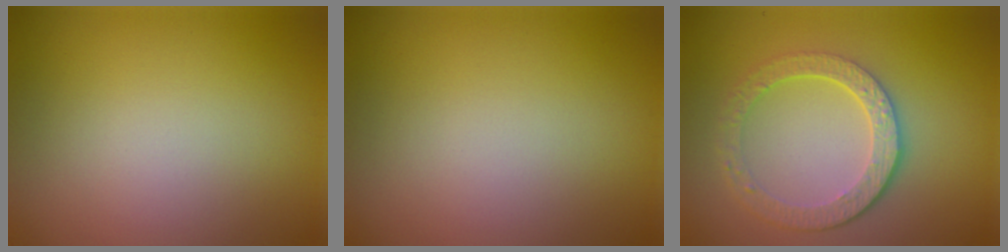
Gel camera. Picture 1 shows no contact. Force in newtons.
{"total": 0.0}
{"total": 4.8, "press": 3.5, "slide": 3.3}